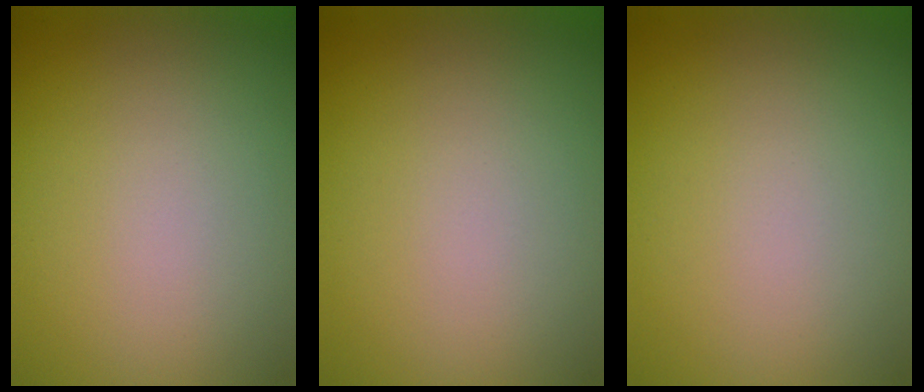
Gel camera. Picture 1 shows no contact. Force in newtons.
{"total": 0.0}
{"total": 0.0}